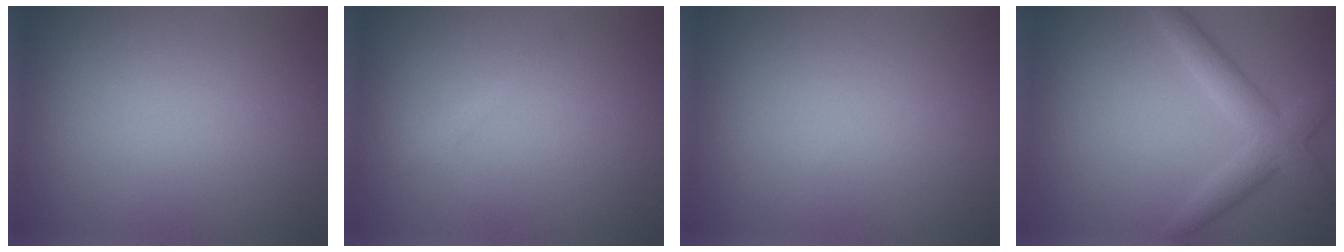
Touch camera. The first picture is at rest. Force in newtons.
{"total": 1.3, "press": 1.3, "slide": 0.1}
{"total": 0.0}
{"total": 3.9, "press": 3.9, "slide": 0.1}